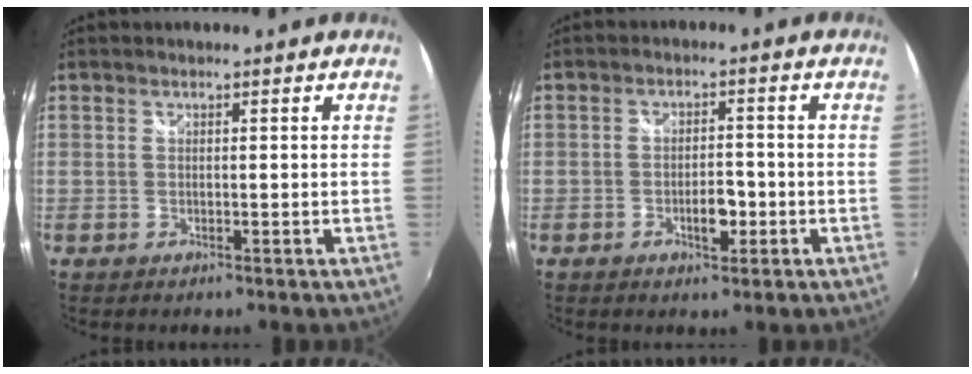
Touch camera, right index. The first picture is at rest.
{"total": 3.9, "force": [-1.5, 1.8, 3.2], "torque": [-0.057, 0.004, -0.019]}